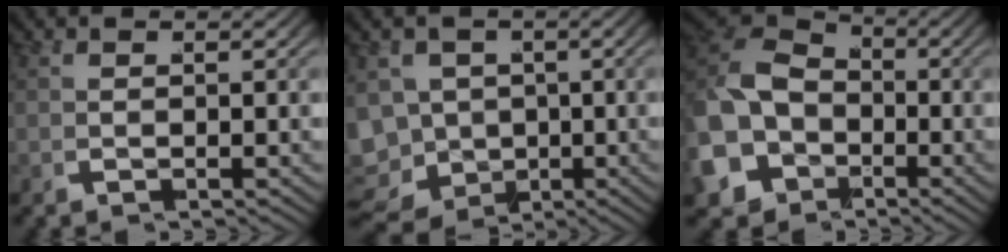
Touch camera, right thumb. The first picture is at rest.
{"total": 12.9, "force": [-5.0, 10.9, 4.7], "torque": [-0.125, -0.071, -0.074]}
{"total": 13.0, "force": [-2.2, 11.2, 6.1], "torque": [-0.164, -0.043, -0.039]}